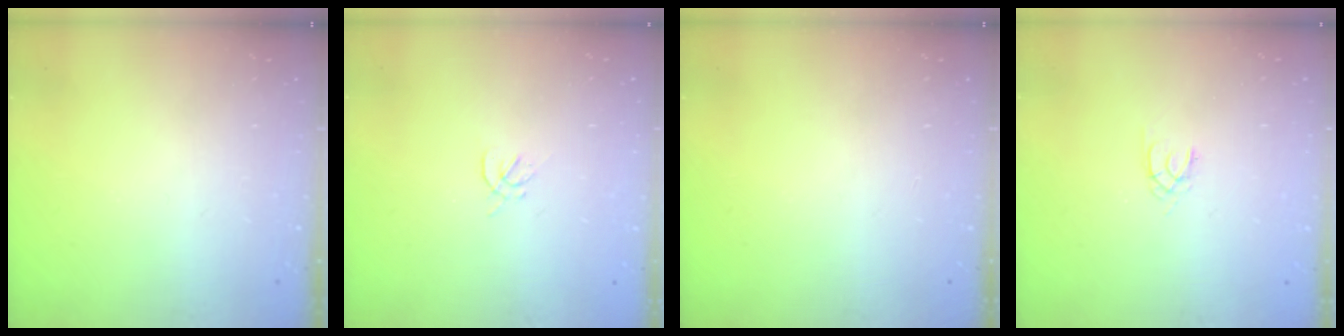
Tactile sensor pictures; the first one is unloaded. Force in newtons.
{"total": 1.6, "press": 1.5, "slide": 0.6}
{"total": 0.0}
{"total": 1.3, "press": 1.2, "slide": 0.3}